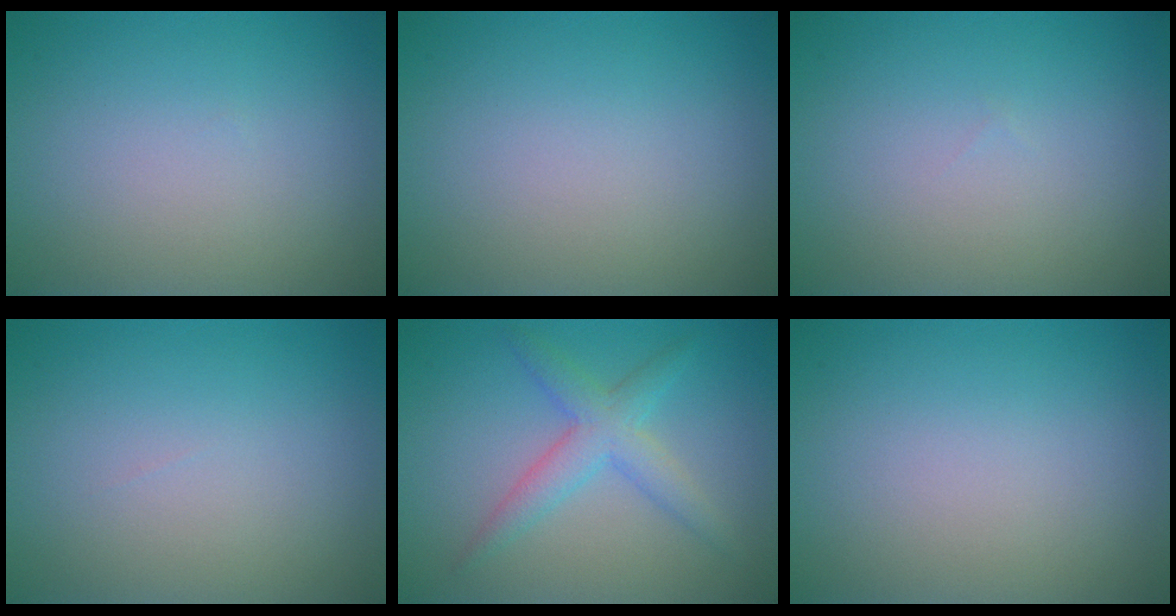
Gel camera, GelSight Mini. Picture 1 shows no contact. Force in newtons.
{"total": 0.0}
{"total": 0.0}
{"total": 0.0}
{"total": 3.5, "press": 3.5, "slide": 0.1}
{"total": 0.0}